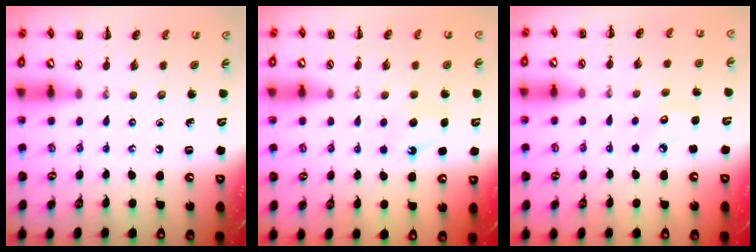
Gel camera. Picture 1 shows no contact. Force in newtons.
{"total": 5.2, "press": 5.0, "slide": 1.6}
{"total": 5.8, "press": 5.6, "slide": 1.6}